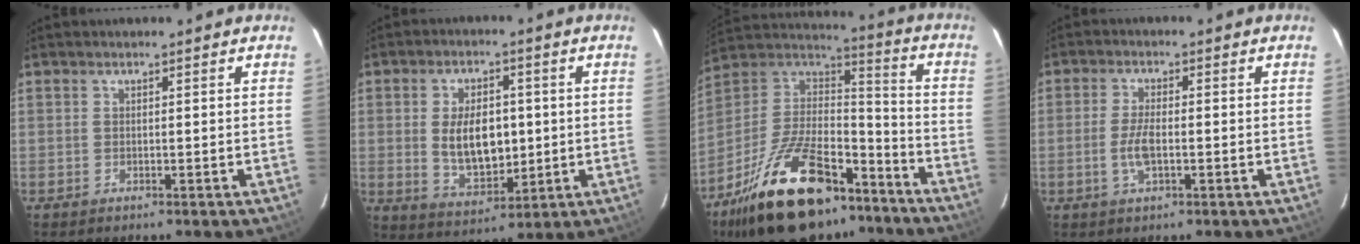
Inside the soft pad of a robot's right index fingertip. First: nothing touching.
{"total": 10.7, "force": [0.4, 6.2, 8.7], "torque": [-0.163, -0.003, 0.022]}
{"total": 29.4, "force": [-19.1, 13.4, 17.8], "torque": [-0.346, 0.001, -0.294]}
{"total": 4.6, "force": [-1.2, 1.6, 4.2], "torque": [-0.088, -0.002, -0.023]}